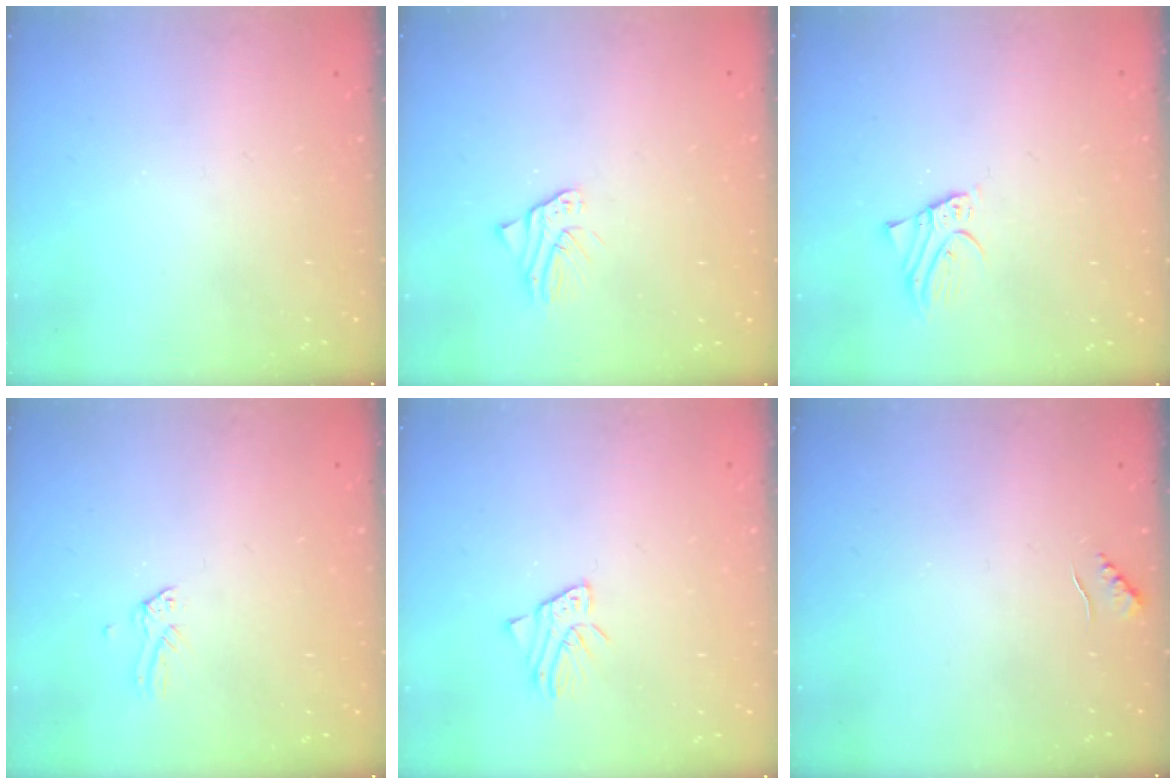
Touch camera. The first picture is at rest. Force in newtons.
{"total": 2.5, "press": 2.4, "slide": 0.3}
{"total": 2.4, "press": 2.4, "slide": 0.1}
{"total": 0.0}
{"total": 2.5, "press": 2.5, "slide": 0.2}
{"total": 5.2, "press": 5.1, "slide": 1.0}